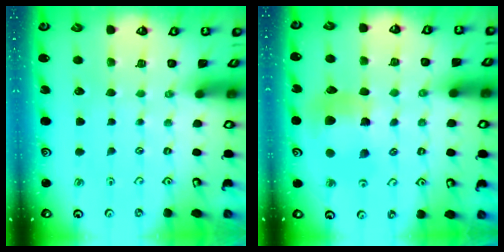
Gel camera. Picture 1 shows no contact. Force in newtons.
{"total": 9.7, "press": 9.6, "slide": 1.4}